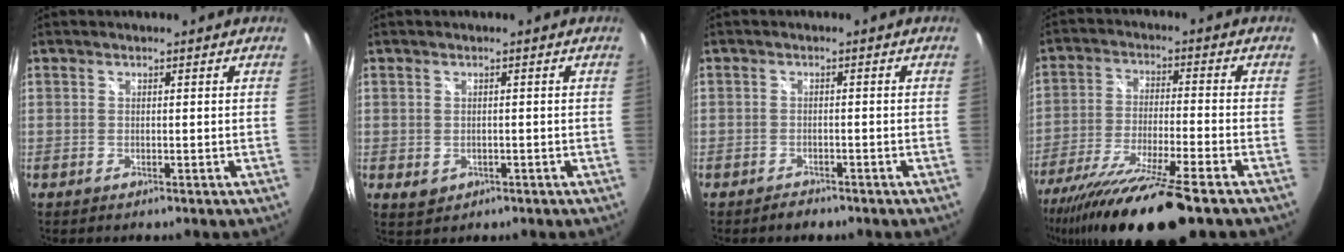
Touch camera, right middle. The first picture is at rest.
{"total": 2.8, "force": [-0.6, 2.3, 1.4], "torque": [-0.026, -0.006, -0.006]}
{"total": 2.0, "force": [-1.7, 1.0, 0.3], "torque": [-0.011, 0.003, -0.027]}
{"total": 19.1, "force": [-14.7, 1.0, 12.2], "torque": [-0.241, -0.057, -0.252]}